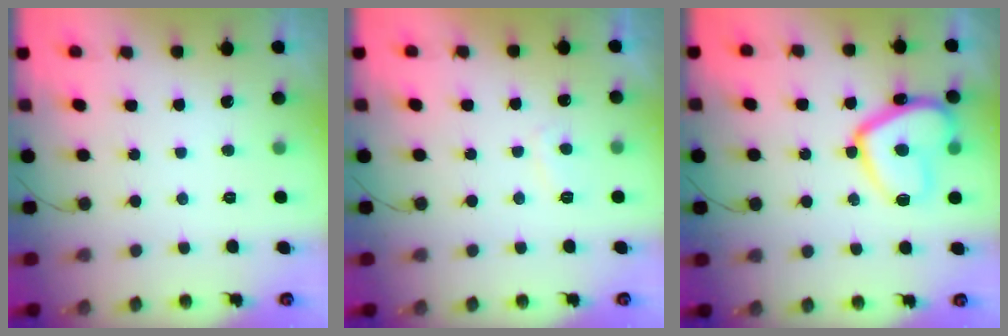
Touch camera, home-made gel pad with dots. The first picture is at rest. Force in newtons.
{"total": 2.6, "press": 2.5, "slide": 0.8}
{"total": 15.5, "press": 15.4, "slide": 1.5}